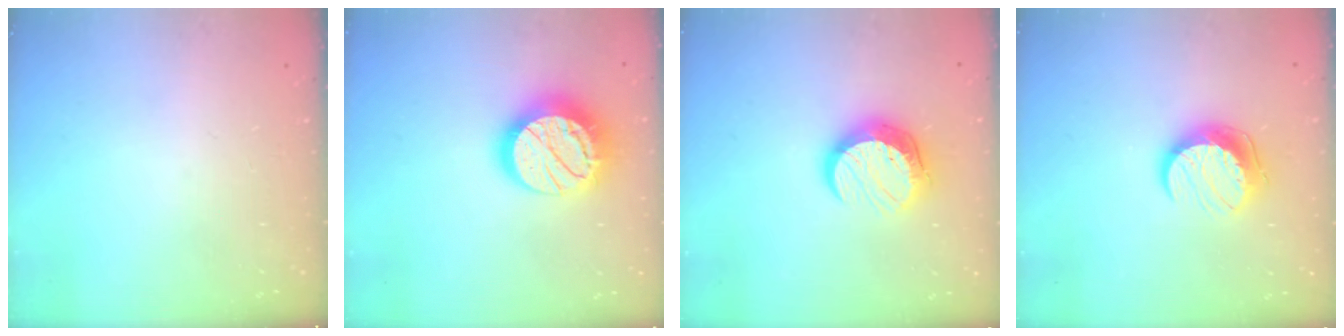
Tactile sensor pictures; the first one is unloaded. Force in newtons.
{"total": 19.3, "press": 19.2, "slide": 1.1}
{"total": 11.6, "press": 11.6, "slide": 0.9}
{"total": 10.9, "press": 10.9, "slide": 0.2}